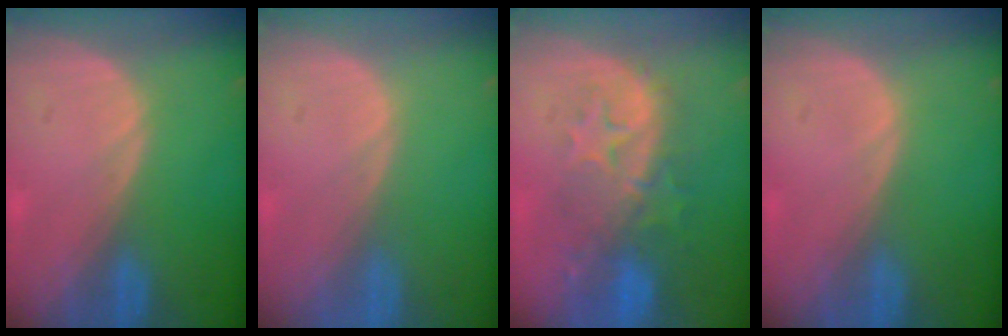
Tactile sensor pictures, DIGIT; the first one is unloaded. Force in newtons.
{"total": 0.0}
{"total": 9.4, "press": 8.7, "slide": 3.7}
{"total": 0.0}